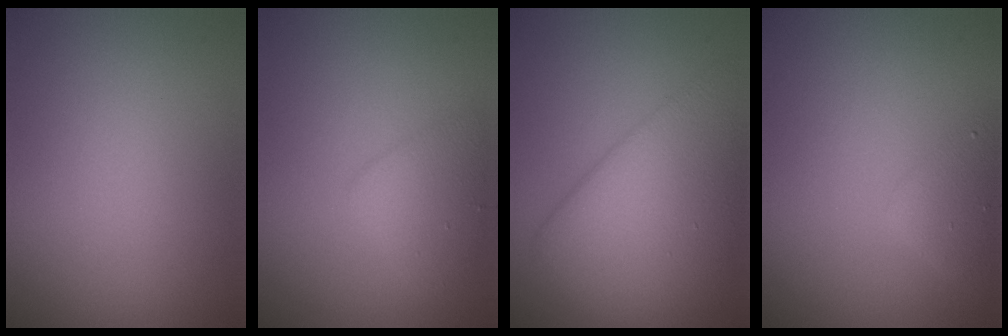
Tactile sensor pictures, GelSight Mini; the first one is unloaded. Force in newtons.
{"total": 2.6, "press": 2.6, "slide": 0.0}
{"total": 6.7, "press": 6.7, "slide": 0.3}
{"total": 2.1, "press": 2.1, "slide": 0.1}